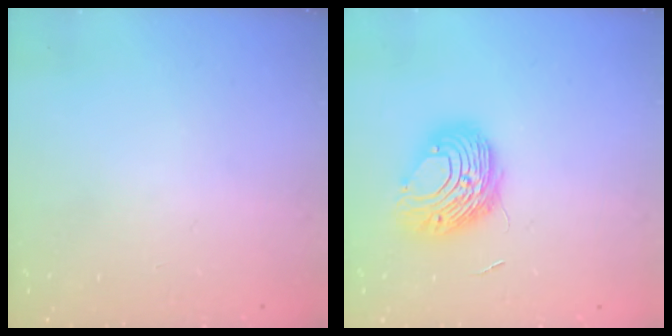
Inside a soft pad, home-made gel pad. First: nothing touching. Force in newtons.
{"total": 9.8, "press": 9.7, "slide": 1.2}